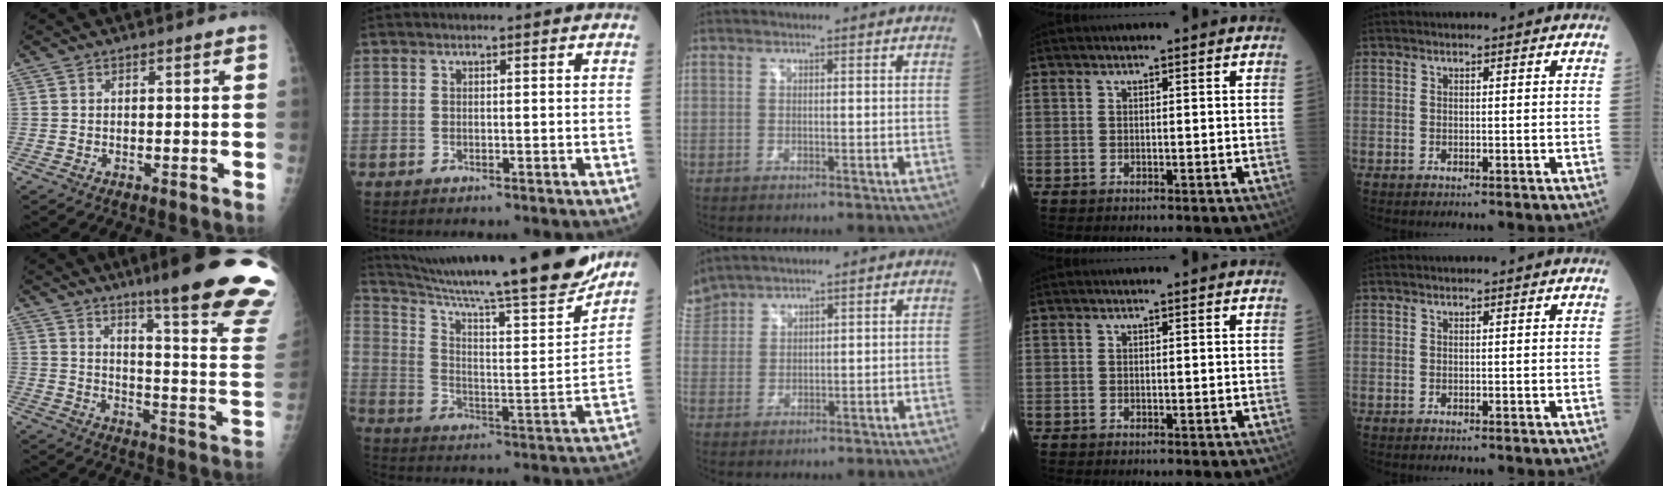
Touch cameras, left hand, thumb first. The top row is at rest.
{"thumb": {"total": 25.7, "force": [19.0, 2.1, 17.2], "torque": [-0.193, -0.124, 0.247]}, "index": {"total": 25.6, "force": [21.9, 0.4, 13.3], "torque": [-0.223, -0.053, 0.318]}, "middle": {"total": 5.0, "force": [4.8, 1.1, 0.5], "torque": [-0.020, 0.022, 0.102]}}